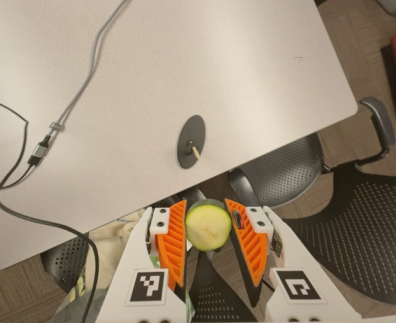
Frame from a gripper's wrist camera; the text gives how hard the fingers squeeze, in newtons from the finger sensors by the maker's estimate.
{"total": 8.2, "left": 8.2, "right": 8.2}